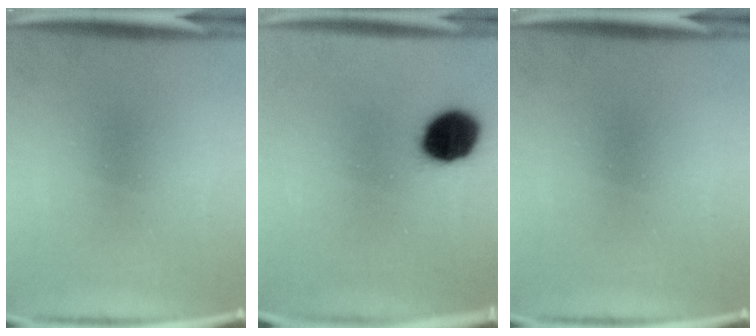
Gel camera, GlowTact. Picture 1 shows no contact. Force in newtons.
{"total": 12.2}
{"total": 0.0}